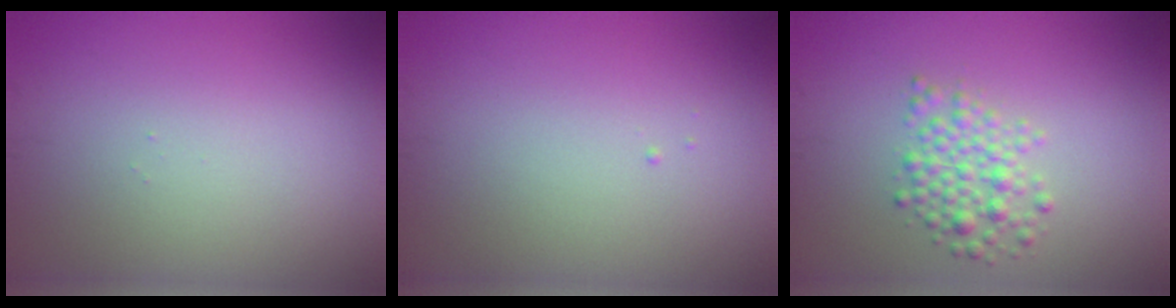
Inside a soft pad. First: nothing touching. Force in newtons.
{"total": 0.0}
{"total": 3.0, "press": 3.0, "slide": 0.2}